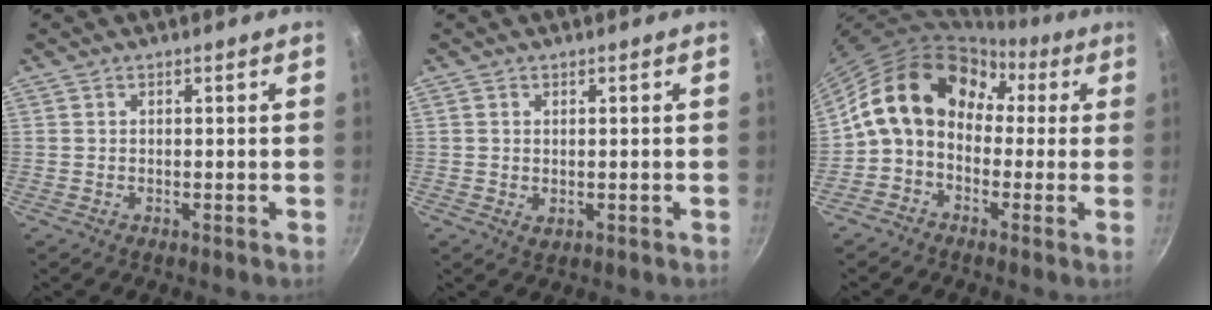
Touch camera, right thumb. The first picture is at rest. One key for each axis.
{"total": 1.3, "fx": 0.2, "fy": 0.9, "fz": 0.9, "tx": -0.014, "ty": -0.002, "tz": 0.003}
{"total": 14.6, "fx": 1.6, "fy": 11.1, "fz": 9.4, "tx": -0.127, "ty": 0.044, "tz": 0.003}